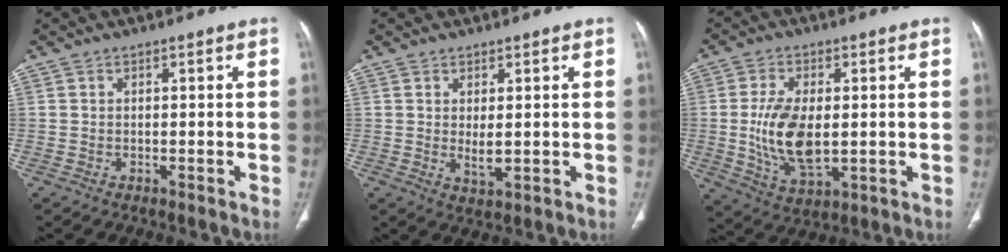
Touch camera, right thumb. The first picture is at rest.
{"total": 3.2, "force": [0.2, 1.1, 2.9], "torque": [-0.050, -0.012, 0.010]}
{"total": 12.5, "force": [-0.1, 6.7, 10.6], "torque": [-0.202, -0.012, 0.008]}